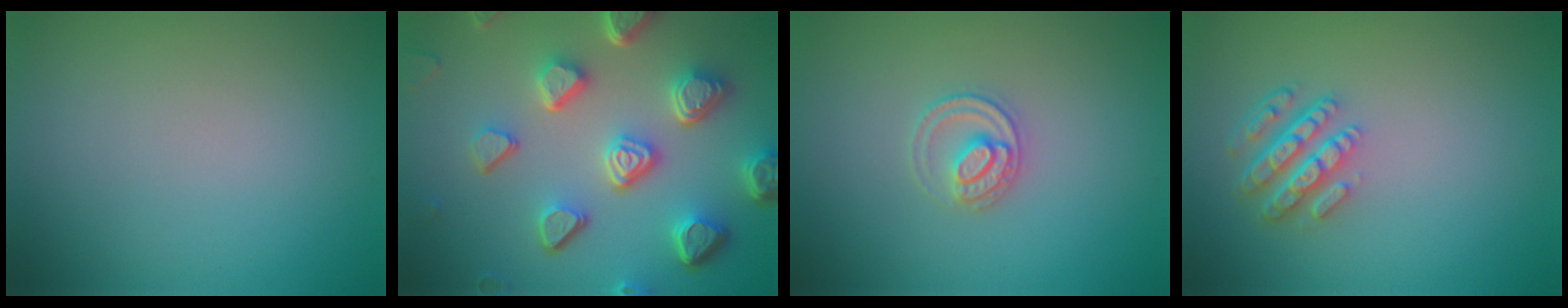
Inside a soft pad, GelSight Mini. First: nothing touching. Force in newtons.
{"total": 7.4, "press": 5.6, "slide": 4.8}
{"total": 2.2, "press": 2.2, "slide": 0.2}
{"total": 4.2, "press": 3.2, "slide": 2.8}